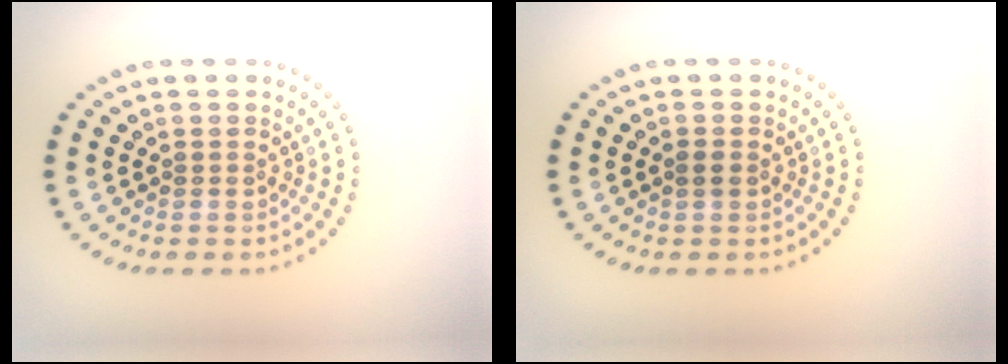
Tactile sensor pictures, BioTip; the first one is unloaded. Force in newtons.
{"total": 0.8, "press": 0.8, "slide": 0.1}